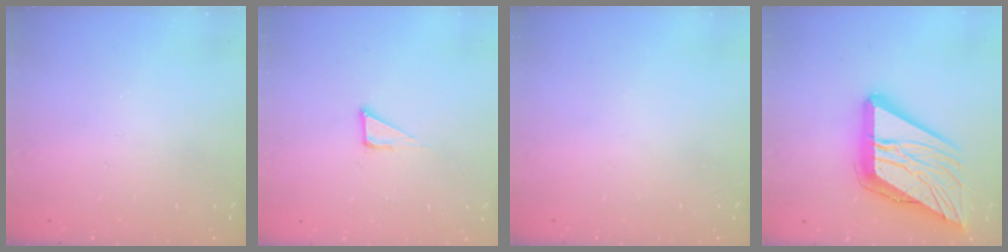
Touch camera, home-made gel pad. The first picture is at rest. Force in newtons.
{"total": 5.3, "press": 5.2, "slide": 0.3}
{"total": 0.0}
{"total": 24.2, "press": 24.1, "slide": 2.8}